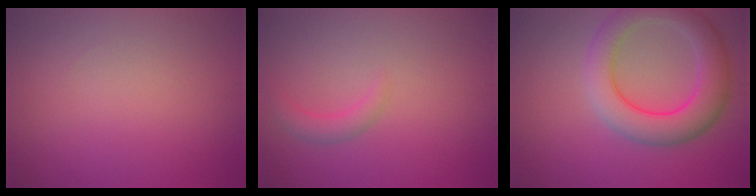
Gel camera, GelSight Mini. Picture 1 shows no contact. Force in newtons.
{"total": 1.5, "press": 1.5, "slide": 0.2}
{"total": 6.7, "press": 6.7, "slide": 0.4}